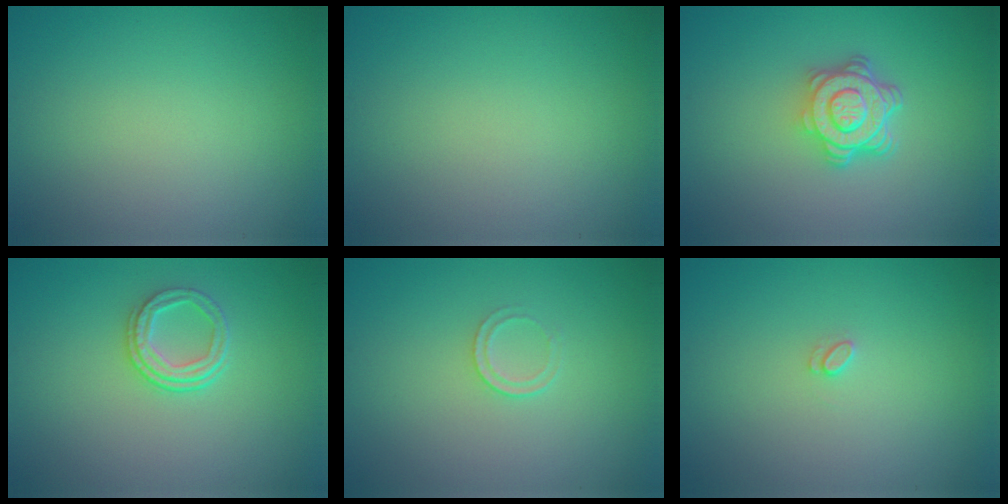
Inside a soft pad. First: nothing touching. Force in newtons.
{"total": 0.0}
{"total": 4.8, "press": 3.7, "slide": 3.1}
{"total": 2.4, "press": 1.7, "slide": 1.7}
{"total": 1.0, "press": 0.5, "slide": 0.9}
{"total": 0.7, "press": 0.7, "slide": 0.1}